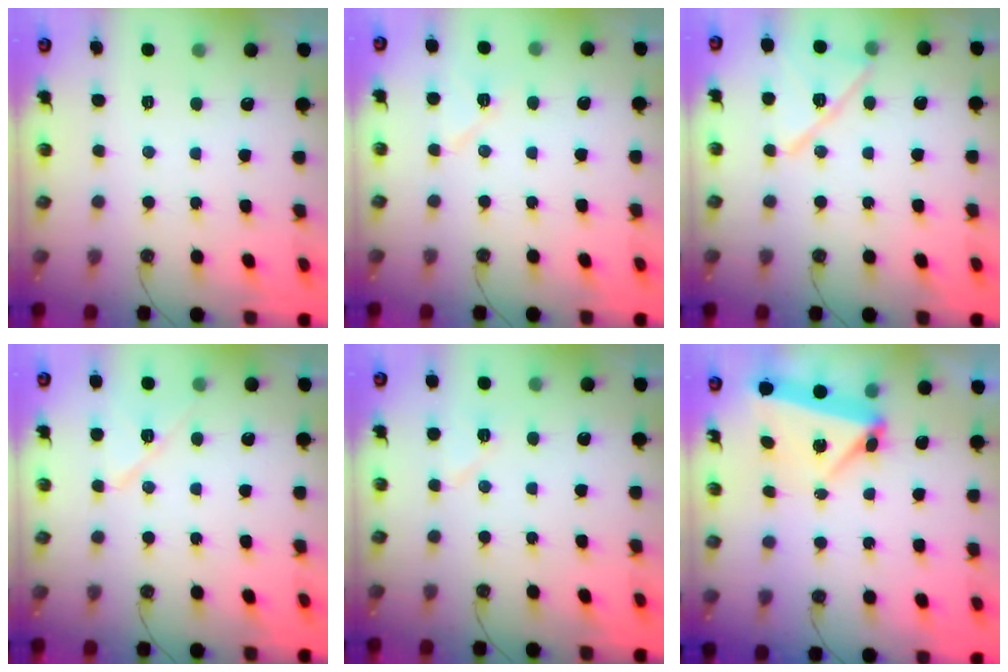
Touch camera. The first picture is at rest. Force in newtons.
{"total": 6.8, "press": 6.6, "slide": 1.7}
{"total": 13.1, "press": 13.1, "slide": 0.7}
{"total": 10.0, "press": 9.9, "slide": 1.2}
{"total": 5.5, "press": 5.5, "slide": 0.8}
{"total": 5.5, "press": 5.5, "slide": 0.4}